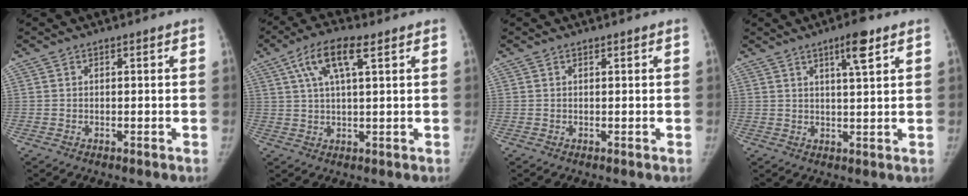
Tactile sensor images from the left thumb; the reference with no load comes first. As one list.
[{"total": 8.6, "force": [3.8, 2.3, 7.4], "torque": [-0.151, 0.008, 0.071]}, {"total": 0.0}, {"total": 5.8, "force": [3.3, 0.6, 4.7], "torque": [-0.075, -0.016, 0.054]}]